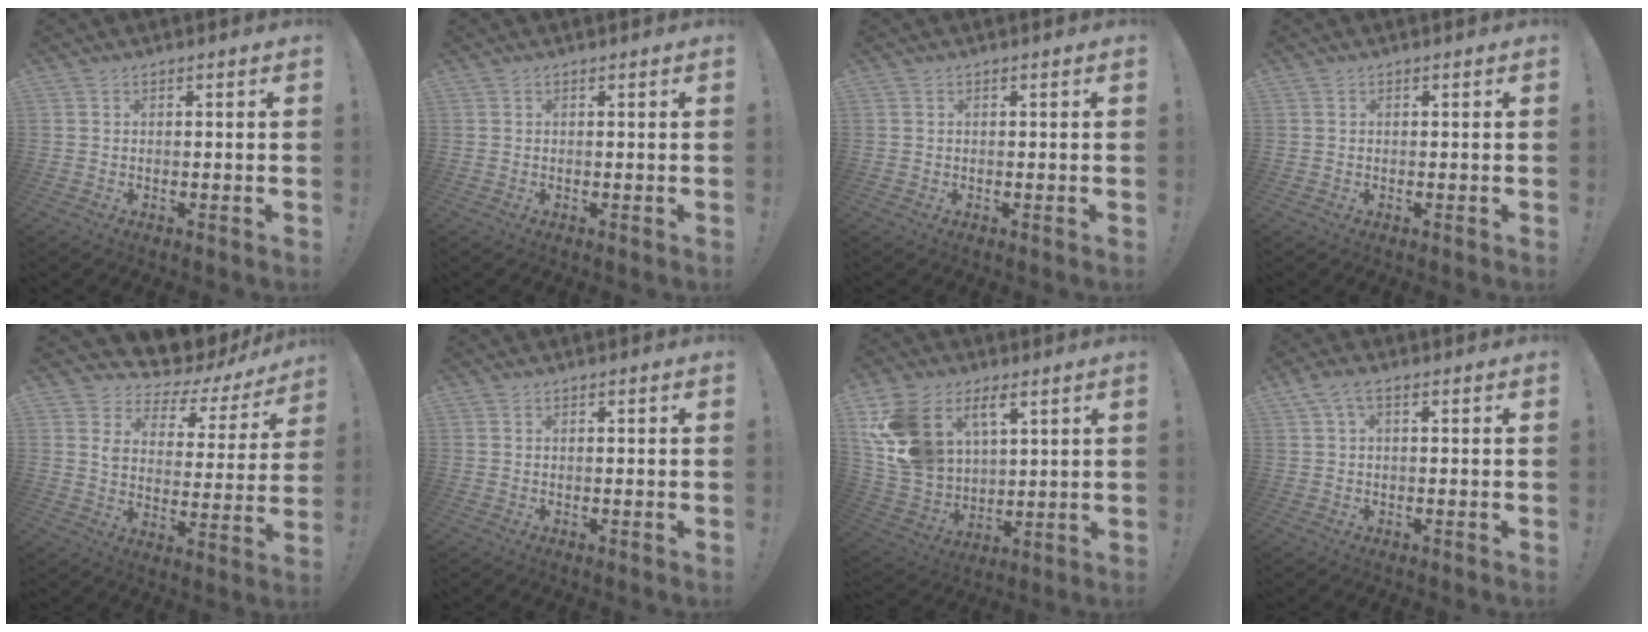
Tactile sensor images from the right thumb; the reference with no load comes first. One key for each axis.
{"total": 0.0}
{"total": 0.0}
{"total": 0.0}
{"total": 6.7, "fx": 5.4, "fy": 2.7, "fz": 2.7, "tx": -0.059, "ty": -0.063, "tz": 0.090}
{"total": 0.0}
{"total": 15.9, "fx": 8.1, "fy": 10.6, "fz": 8.7, "tx": -0.191, "ty": -0.046, "tz": 0.154}
{"total": 3.3, "fx": 1.1, "fy": 1.3, "fz": 2.8, "tx": -0.058, "ty": 0.002, "tz": 0.021}